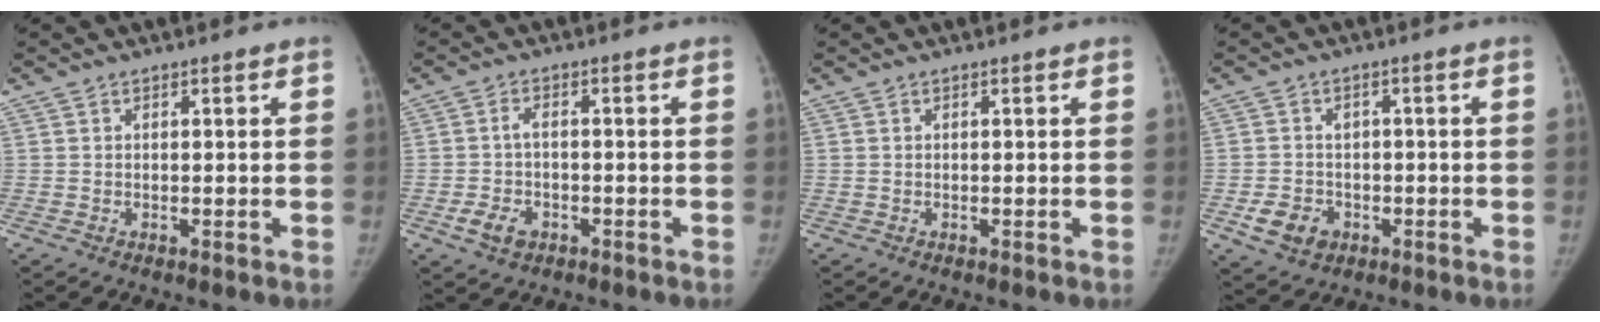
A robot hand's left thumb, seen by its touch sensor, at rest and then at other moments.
{"total": 4.9, "force": [-2.2, 3.3, 2.9], "torque": [-0.055, 0.014, -0.036]}
{"total": 0.0}
{"total": 6.3, "force": [-2.3, 5.3, 2.7], "torque": [-0.028, 0.010, -0.029]}